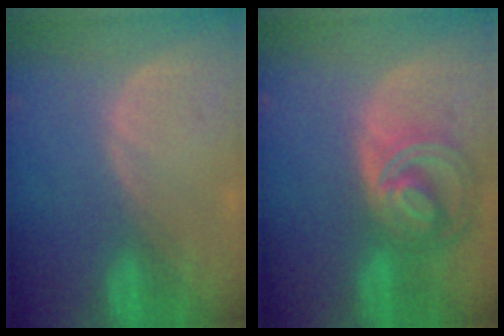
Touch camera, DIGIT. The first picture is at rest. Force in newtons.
{"total": 8.7, "press": 7.5, "slide": 4.3}